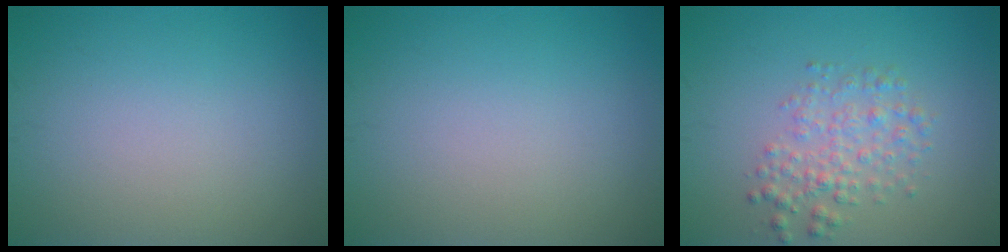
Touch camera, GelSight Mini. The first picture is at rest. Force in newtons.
{"total": 0.0}
{"total": 2.9, "press": 2.9, "slide": 0.1}